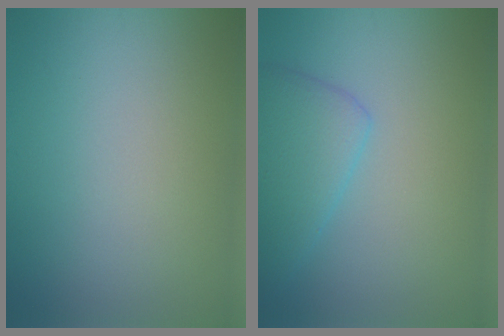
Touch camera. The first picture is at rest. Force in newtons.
{"total": 4.0, "press": 4.0, "slide": 0.1}